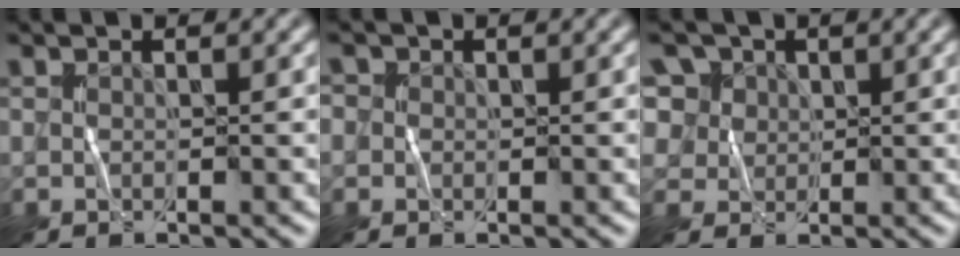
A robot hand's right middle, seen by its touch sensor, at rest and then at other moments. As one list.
[{"total": 1.2, "force": [0.3, 1.2, 0.2], "torque": [-0.001, 0.003, -0.007]}, {"total": 7.8, "force": [4.0, 6.0, 3.1], "torque": [-0.076, 0.018, 0.058]}]